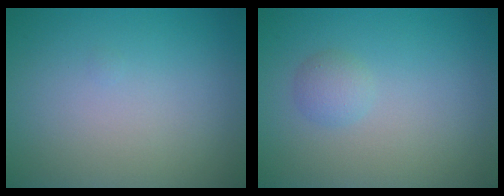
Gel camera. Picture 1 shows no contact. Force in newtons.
{"total": 1.3, "press": 1.3, "slide": 0.0}